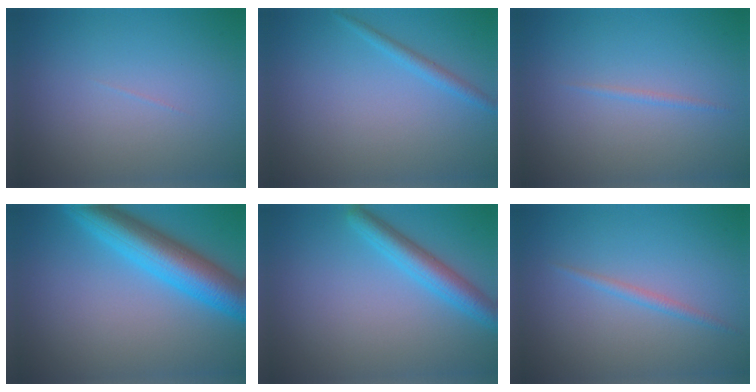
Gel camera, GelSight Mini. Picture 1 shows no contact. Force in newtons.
{"total": 1.3, "press": 1.3, "slide": 0.1}
{"total": 0.6, "press": 0.6, "slide": 0.0}
{"total": 7.6, "press": 7.6, "slide": 0.3}
{"total": 3.6, "press": 3.6, "slide": 0.1}
{"total": 1.0, "press": 1.0, "slide": 0.0}